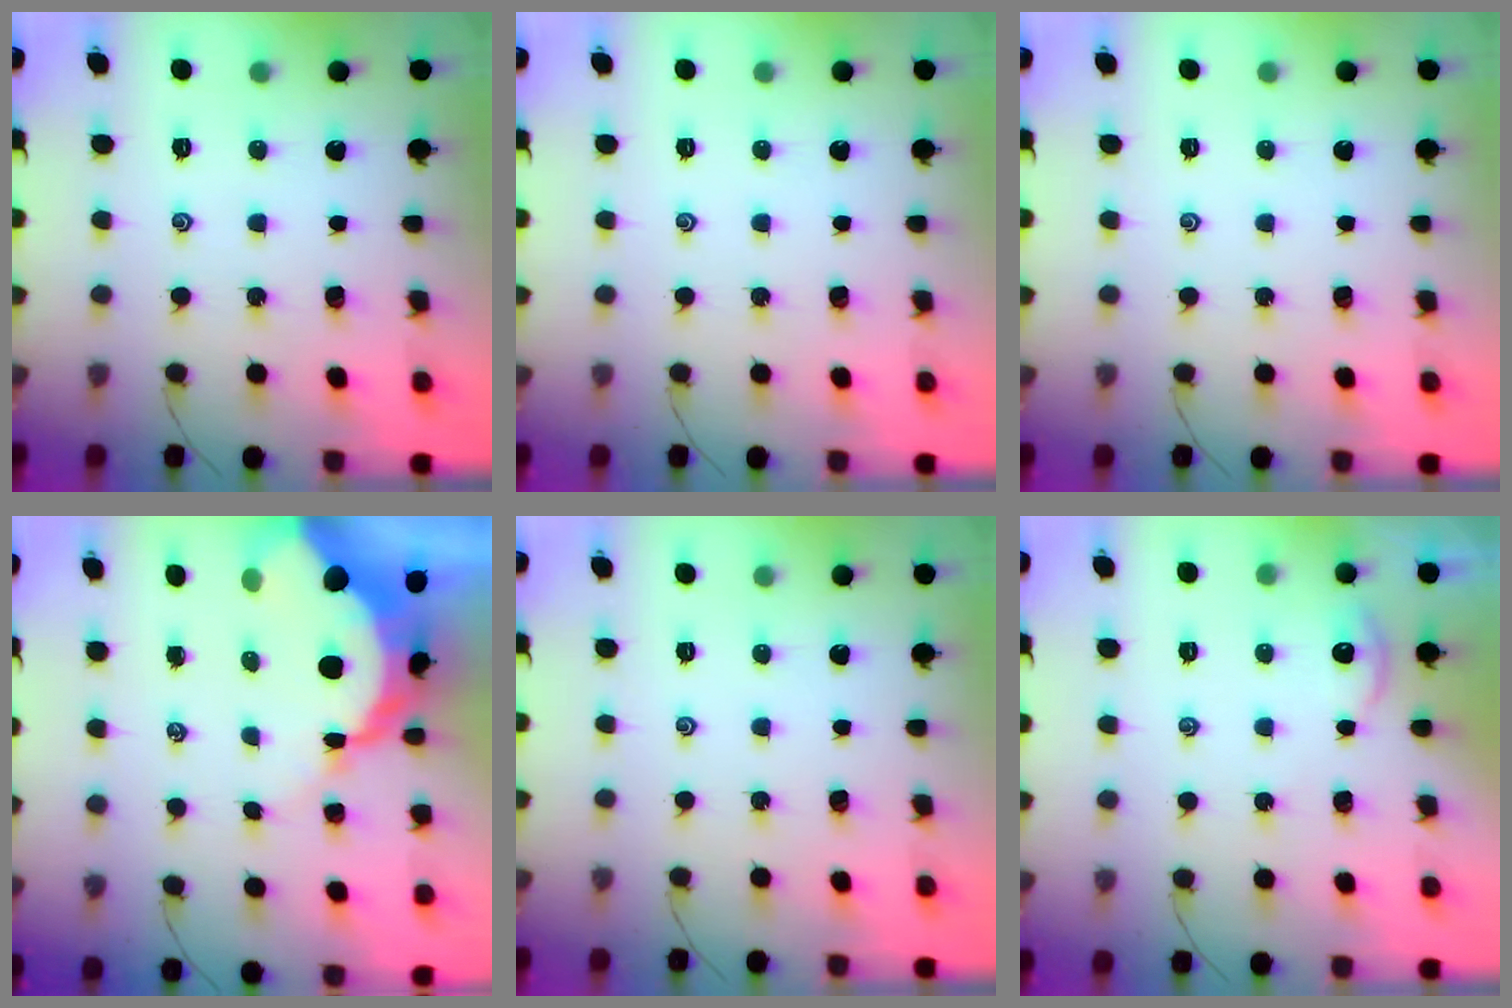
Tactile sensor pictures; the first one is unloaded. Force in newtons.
{"total": 0.0}
{"total": 0.0}
{"total": 14.0, "press": 14.0, "slide": 1.2}
{"total": 0.0}
{"total": 1.6, "press": 1.5, "slide": 0.3}